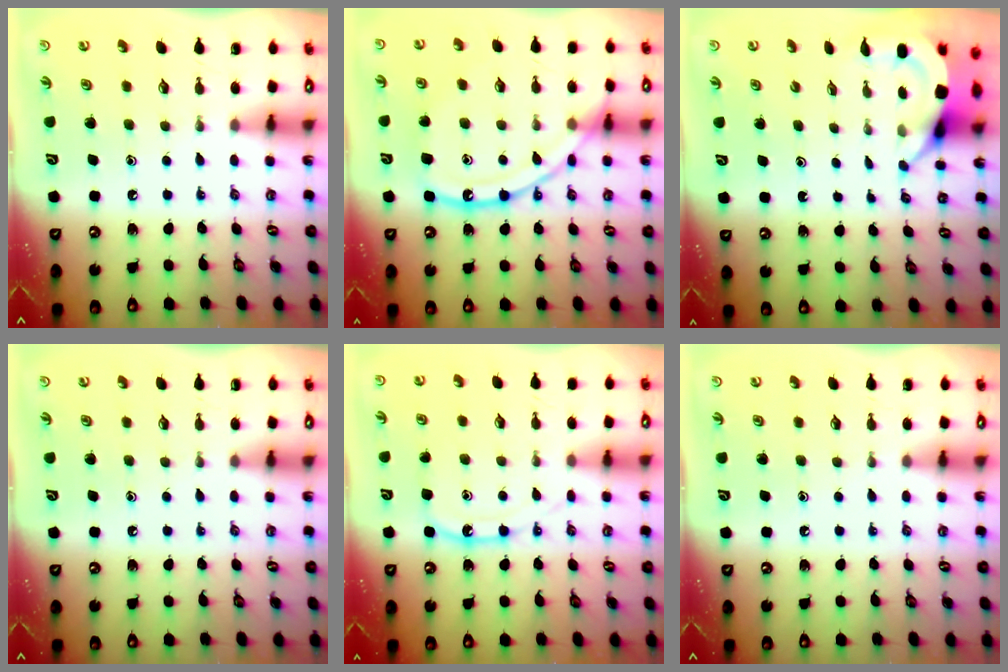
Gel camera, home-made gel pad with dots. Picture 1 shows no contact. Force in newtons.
{"total": 15.1, "press": 15.0, "slide": 1.4}
{"total": 4.6, "press": 4.6, "slide": 0.5}
{"total": 0.0}
{"total": 10.5, "press": 10.4, "slide": 0.9}
{"total": 0.0}